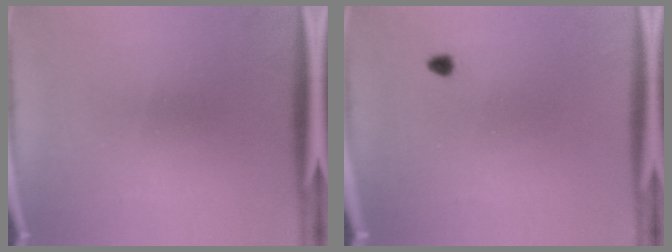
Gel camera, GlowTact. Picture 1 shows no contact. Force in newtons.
{"total": 1.0}